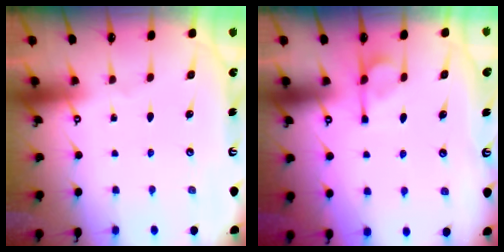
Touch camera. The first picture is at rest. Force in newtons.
{"total": 6.7, "press": 6.7, "slide": 0.9}